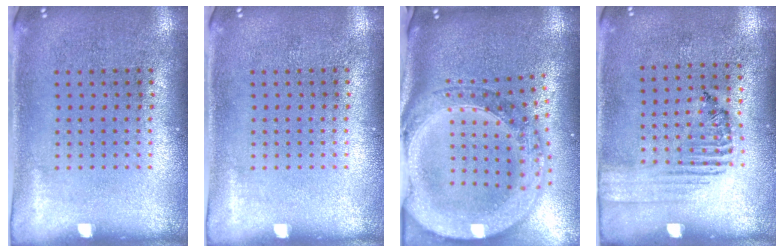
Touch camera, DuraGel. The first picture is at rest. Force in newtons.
{"total": 0.0}
{"total": 3.9, "press": 3.1, "slide": 2.4}
{"total": 1.6, "press": 1.2, "slide": 1.0}